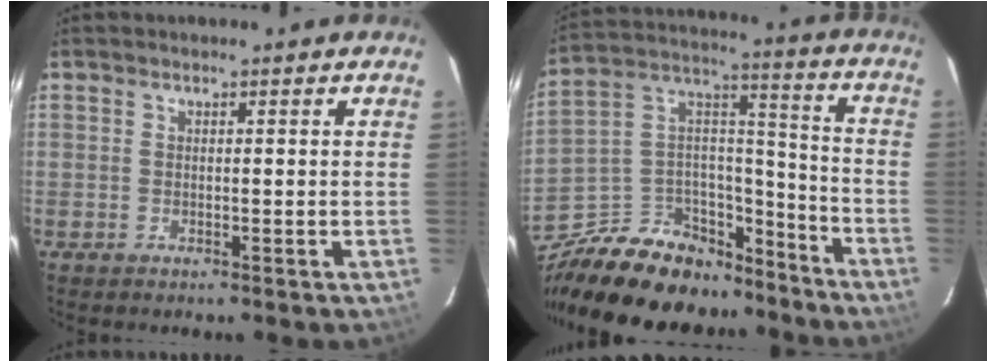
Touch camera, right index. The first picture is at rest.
{"total": 25.1, "force": [-18.8, 12.4, 10.9], "torque": [-0.231, 0.065, -0.283]}